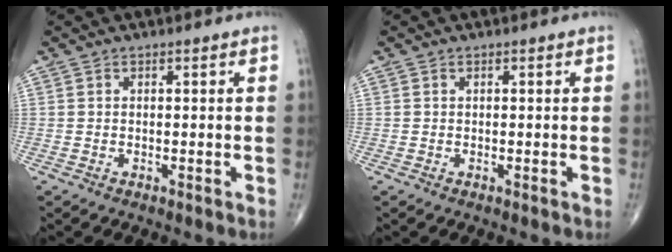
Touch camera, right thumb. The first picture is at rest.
{"total": 0.0}